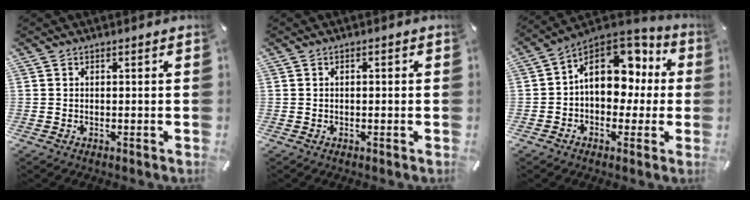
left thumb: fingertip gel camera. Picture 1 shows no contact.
{"total": 0.6, "force": [-0.2, 0.4, 0.4], "torque": [-0.010, 0.000, -0.005]}
{"total": 15.5, "force": [3.7, 11.3, 9.9], "torque": [-0.137, -0.021, 0.066]}